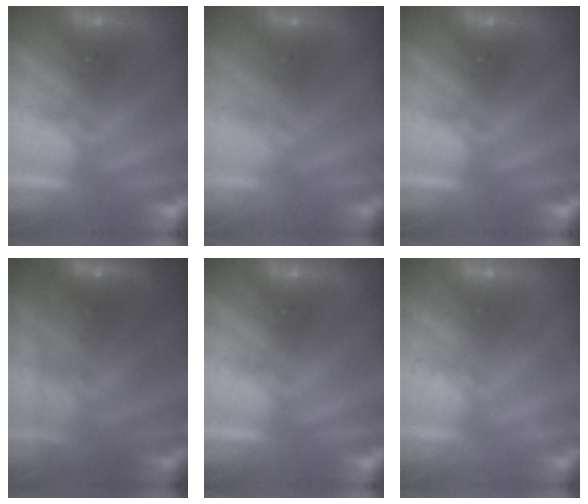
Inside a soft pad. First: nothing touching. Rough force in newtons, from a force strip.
{"total": 3.8}
{"total": 0.0}
{"total": 7.2}
{"total": 0.0}
{"total": 2.0}